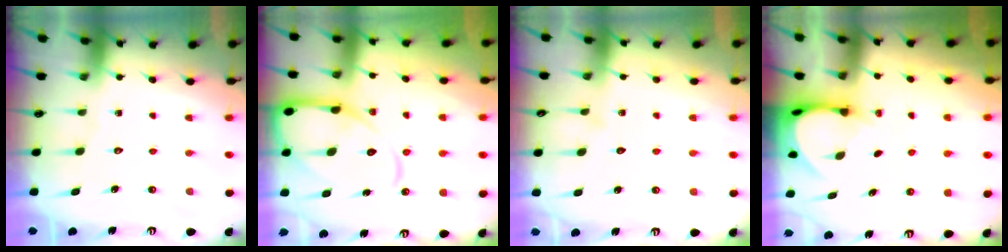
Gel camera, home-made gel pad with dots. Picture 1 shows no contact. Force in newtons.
{"total": 13.1, "press": 13.1, "slide": 1.1}
{"total": 3.9, "press": 3.9, "slide": 0.4}
{"total": 3.9, "press": 3.9, "slide": 0.4}